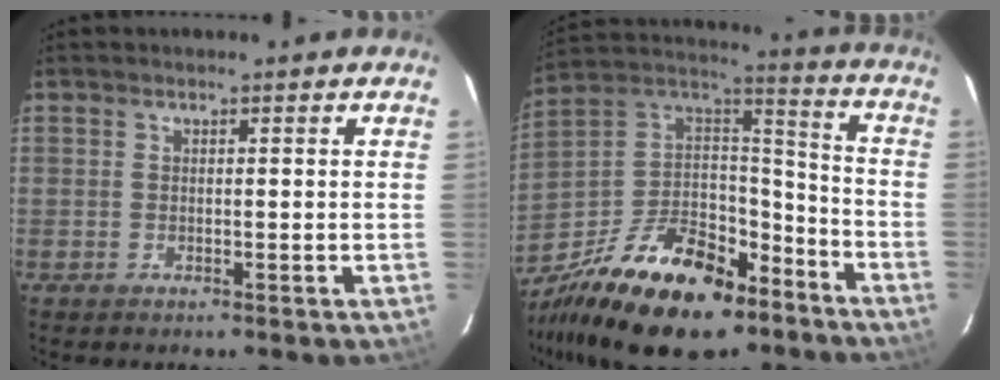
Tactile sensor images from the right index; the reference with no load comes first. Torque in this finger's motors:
{"motor_torque": [1.34, -0.80, 0.63, 0.13]}